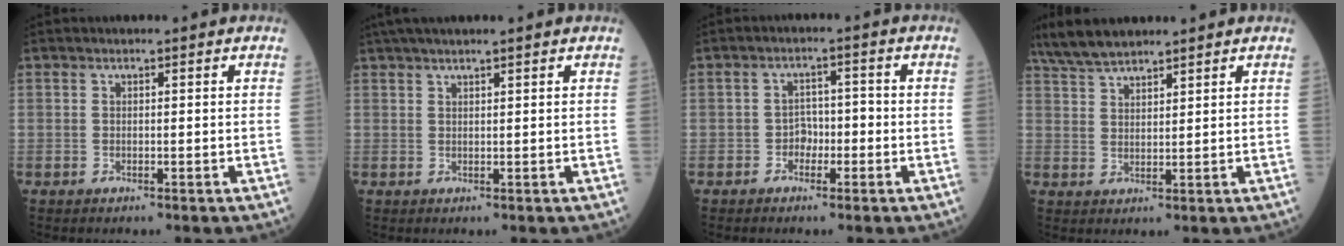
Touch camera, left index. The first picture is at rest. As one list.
[{"total": 6.3, "force": [5.0, 0.1, 3.7], "torque": [-0.061, 0.036, 0.081]}, {"total": 2.9, "force": [-1.4, 2.0, 1.6], "torque": [-0.019, 0.006, -0.029]}, {"total": 7.0, "force": [6.1, 1.2, 3.1], "torque": [-0.072, 0.019, 0.122]}]